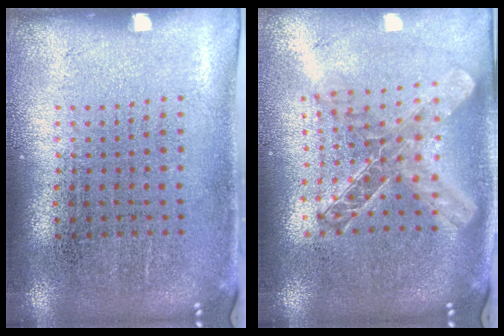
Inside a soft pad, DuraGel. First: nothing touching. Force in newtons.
{"total": 1.9, "press": 1.6, "slide": 1.1}